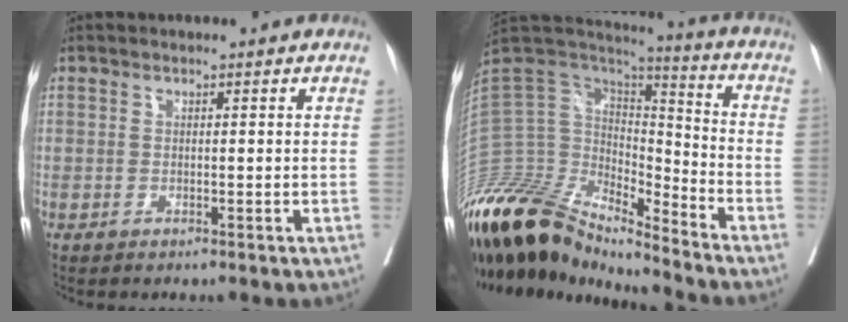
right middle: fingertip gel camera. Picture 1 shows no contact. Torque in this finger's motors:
{"motor_torque": [0.38, -0.33, 1.05, 0.21]}